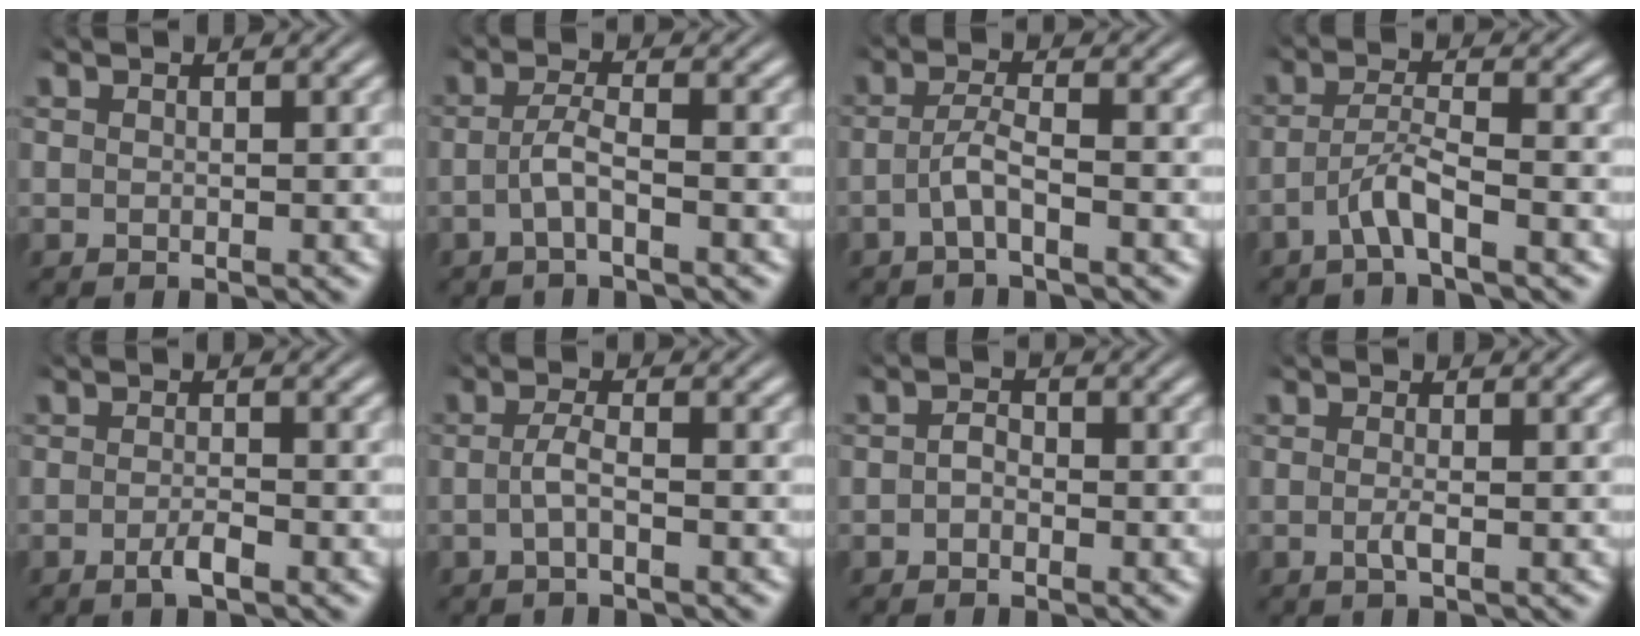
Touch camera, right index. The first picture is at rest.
{"total": 2.4, "force": [-1.6, 0.1, 1.8], "torque": [-0.040, -0.003, -0.027]}
{"total": 2.6, "force": [-1.8, 0.2, 1.8], "torque": [-0.040, -0.002, -0.032]}
{"total": 3.1, "force": [-2.1, 0.4, 2.2], "torque": [-0.041, -0.002, -0.039]}
{"total": 1.6, "force": [-1.2, 0.3, 1.1], "torque": [-0.019, -0.001, -0.026]}
{"total": 1.9, "force": [-1.1, -0.1, 1.6], "torque": [-0.035, -0.004, -0.018]}
{"total": 1.2, "force": [-0.7, 0.8, 0.6], "torque": [-0.014, -0.011, -0.010]}
{"total": 1.1, "force": [-0.7, 0.0, 0.8], "torque": [-0.019, -0.007, -0.011]}